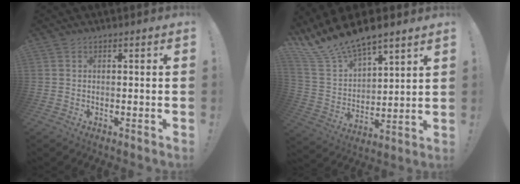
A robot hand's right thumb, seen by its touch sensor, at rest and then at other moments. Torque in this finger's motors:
{"motor_torque": [0.72, 1.20, 0.58, 0.56, 0.09]}